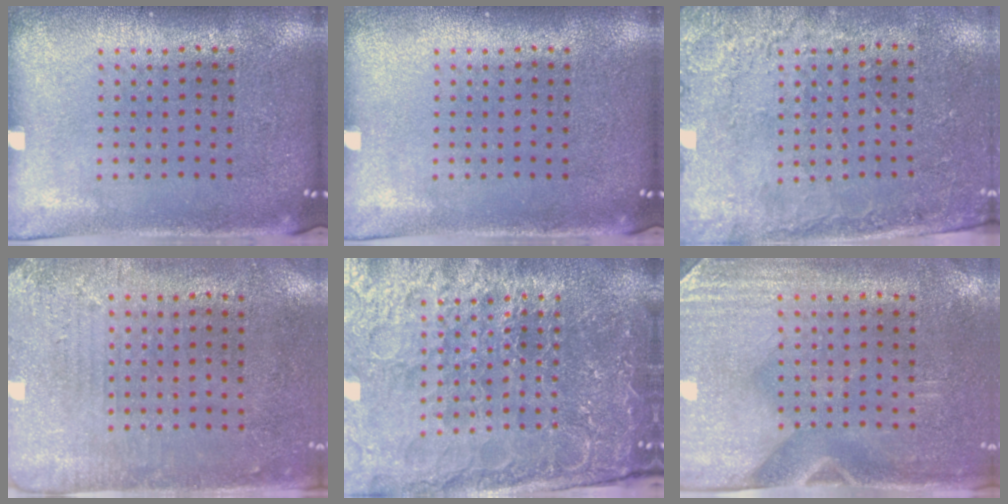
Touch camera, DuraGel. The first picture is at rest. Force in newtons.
{"total": 0.0}
{"total": 2.5, "press": 2.4, "slide": 0.8}
{"total": 2.8, "press": 2.3, "slide": 1.7}
{"total": 5.4, "press": 4.9, "slide": 2.2}
{"total": 2.9, "press": 2.5, "slide": 1.4}